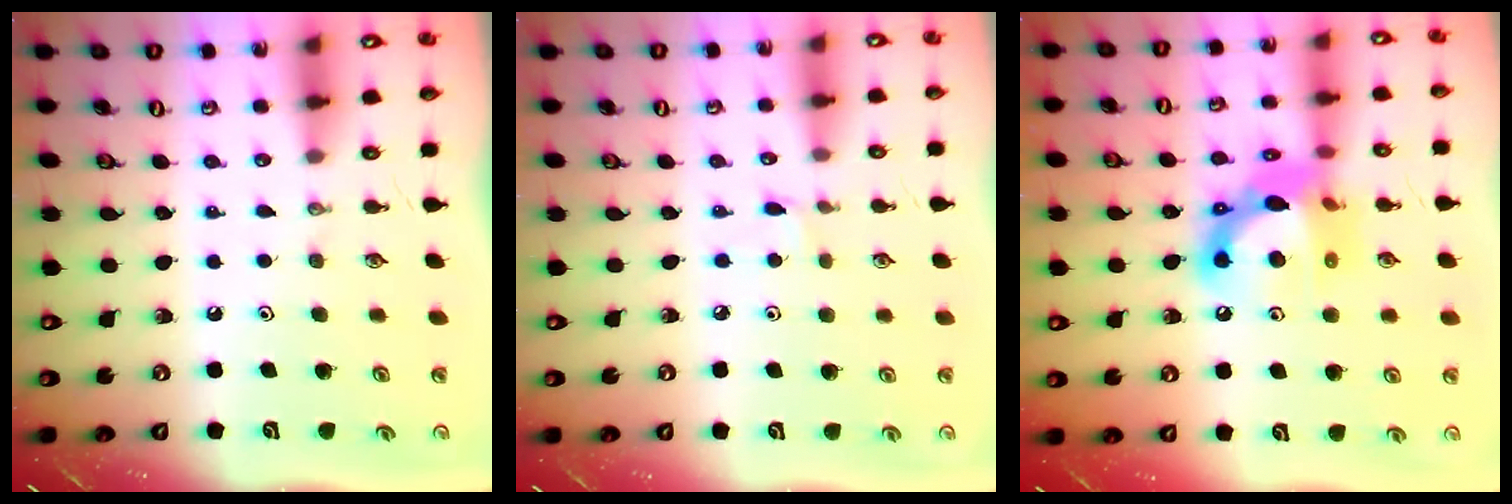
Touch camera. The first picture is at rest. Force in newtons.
{"total": 2.3, "press": 2.3, "slide": 0.3}
{"total": 15.3, "press": 15.3, "slide": 0.9}